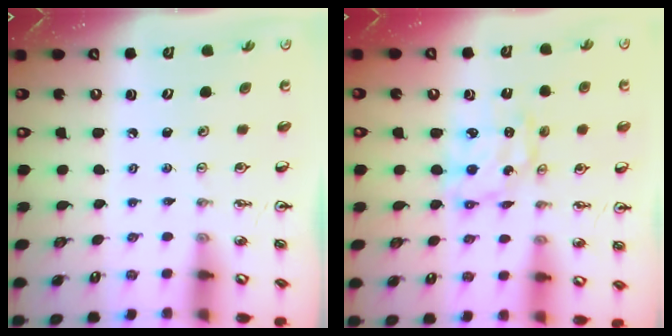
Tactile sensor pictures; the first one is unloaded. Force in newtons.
{"total": 5.9, "press": 5.9, "slide": 0.5}